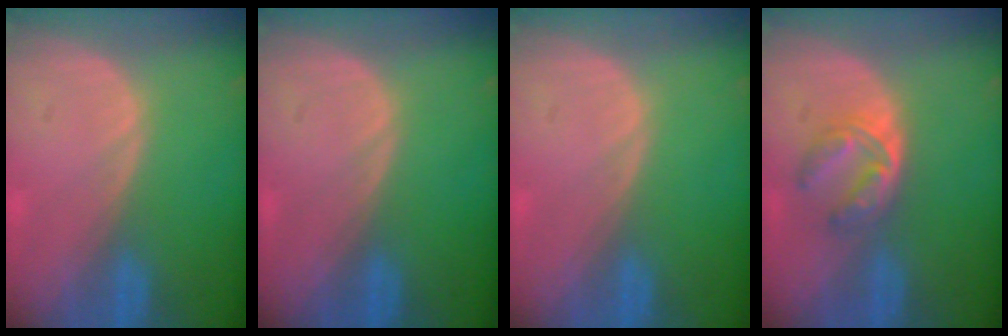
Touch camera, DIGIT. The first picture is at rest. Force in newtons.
{"total": 0.0}
{"total": 0.0}
{"total": 5.2, "press": 4.8, "slide": 2.0}